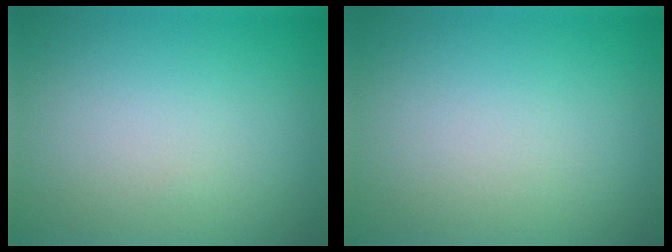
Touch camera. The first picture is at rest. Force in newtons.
{"total": 0.0}